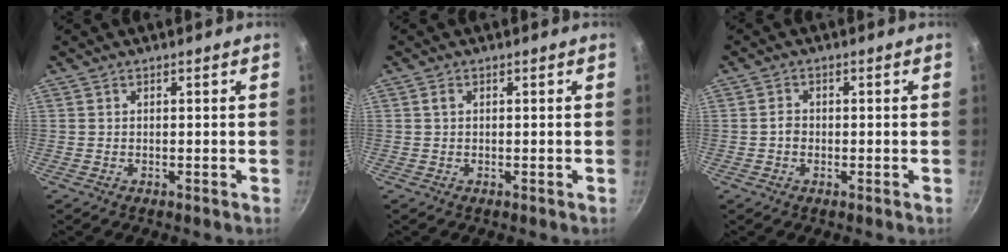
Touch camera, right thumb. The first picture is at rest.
{"total": 0.8, "force": [0.2, 0.6, 0.6], "torque": [-0.009, 0.002, 0.002]}
{"total": 1.8, "force": [-0.4, 1.5, 0.9], "torque": [-0.013, 0.010, -0.007]}